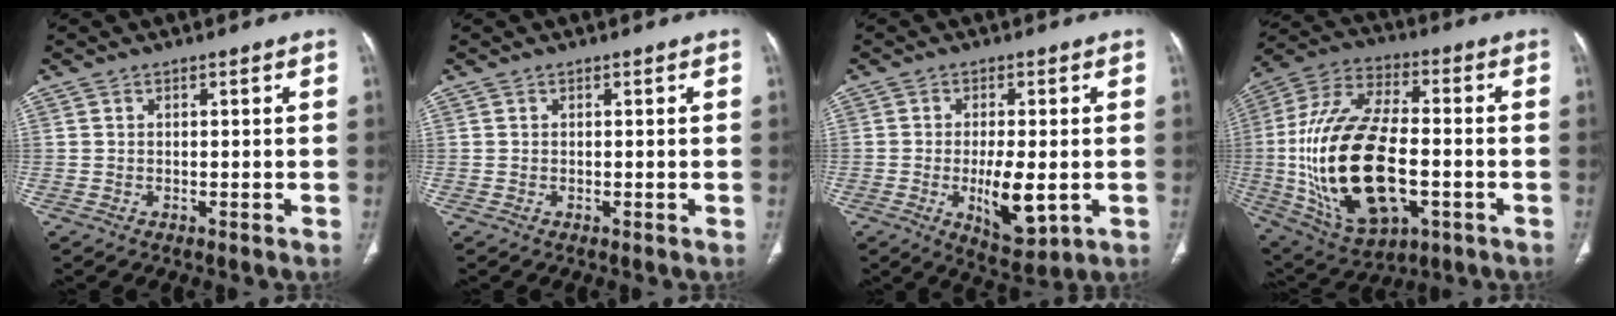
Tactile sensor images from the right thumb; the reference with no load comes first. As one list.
[{"total": 0.0}, {"total": 9.0, "force": [-1.8, 3.4, 8.2], "torque": [-0.127, -0.018, -0.021]}, {"total": 26.4, "force": [-4.0, 13.6, 22.2], "torque": [-0.447, 0.012, -0.051]}]